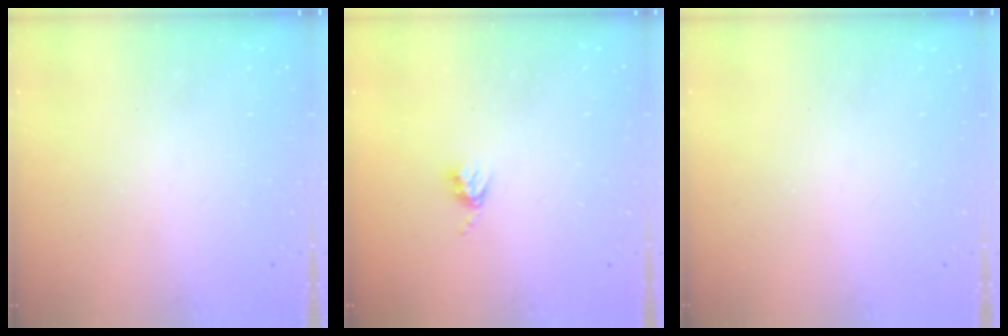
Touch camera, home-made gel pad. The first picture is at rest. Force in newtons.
{"total": 3.8, "press": 3.7, "slide": 0.5}
{"total": 0.0}